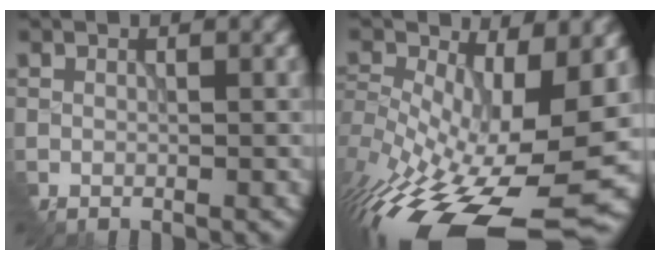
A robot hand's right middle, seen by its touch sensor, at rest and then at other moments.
{"total": 15.1, "force": [-6.1, 6.6, 12.1], "torque": [-0.224, -0.021, -0.092]}